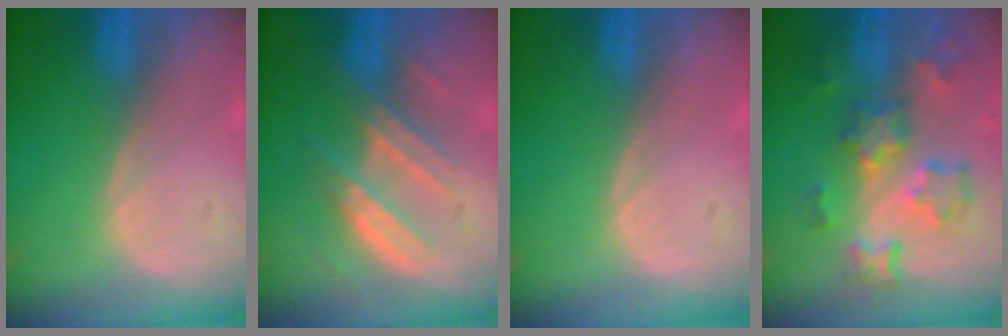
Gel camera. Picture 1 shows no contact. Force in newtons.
{"total": 7.4, "press": 7.1, "slide": 2.0}
{"total": 0.0}
{"total": 9.2, "press": 8.1, "slide": 4.4}